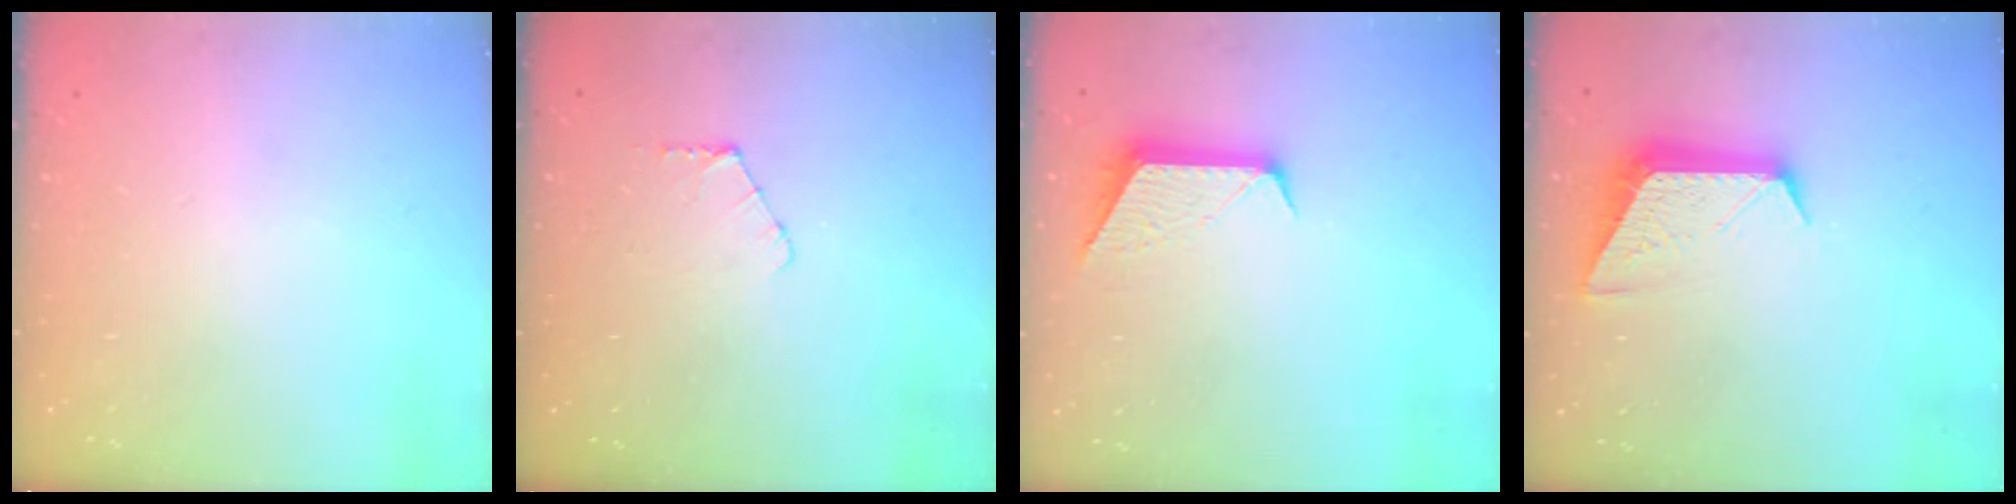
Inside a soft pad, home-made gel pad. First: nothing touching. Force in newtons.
{"total": 4.2, "press": 4.2, "slide": 0.4}
{"total": 9.4, "press": 9.4, "slide": 0.5}
{"total": 10.0, "press": 10.0, "slide": 0.7}